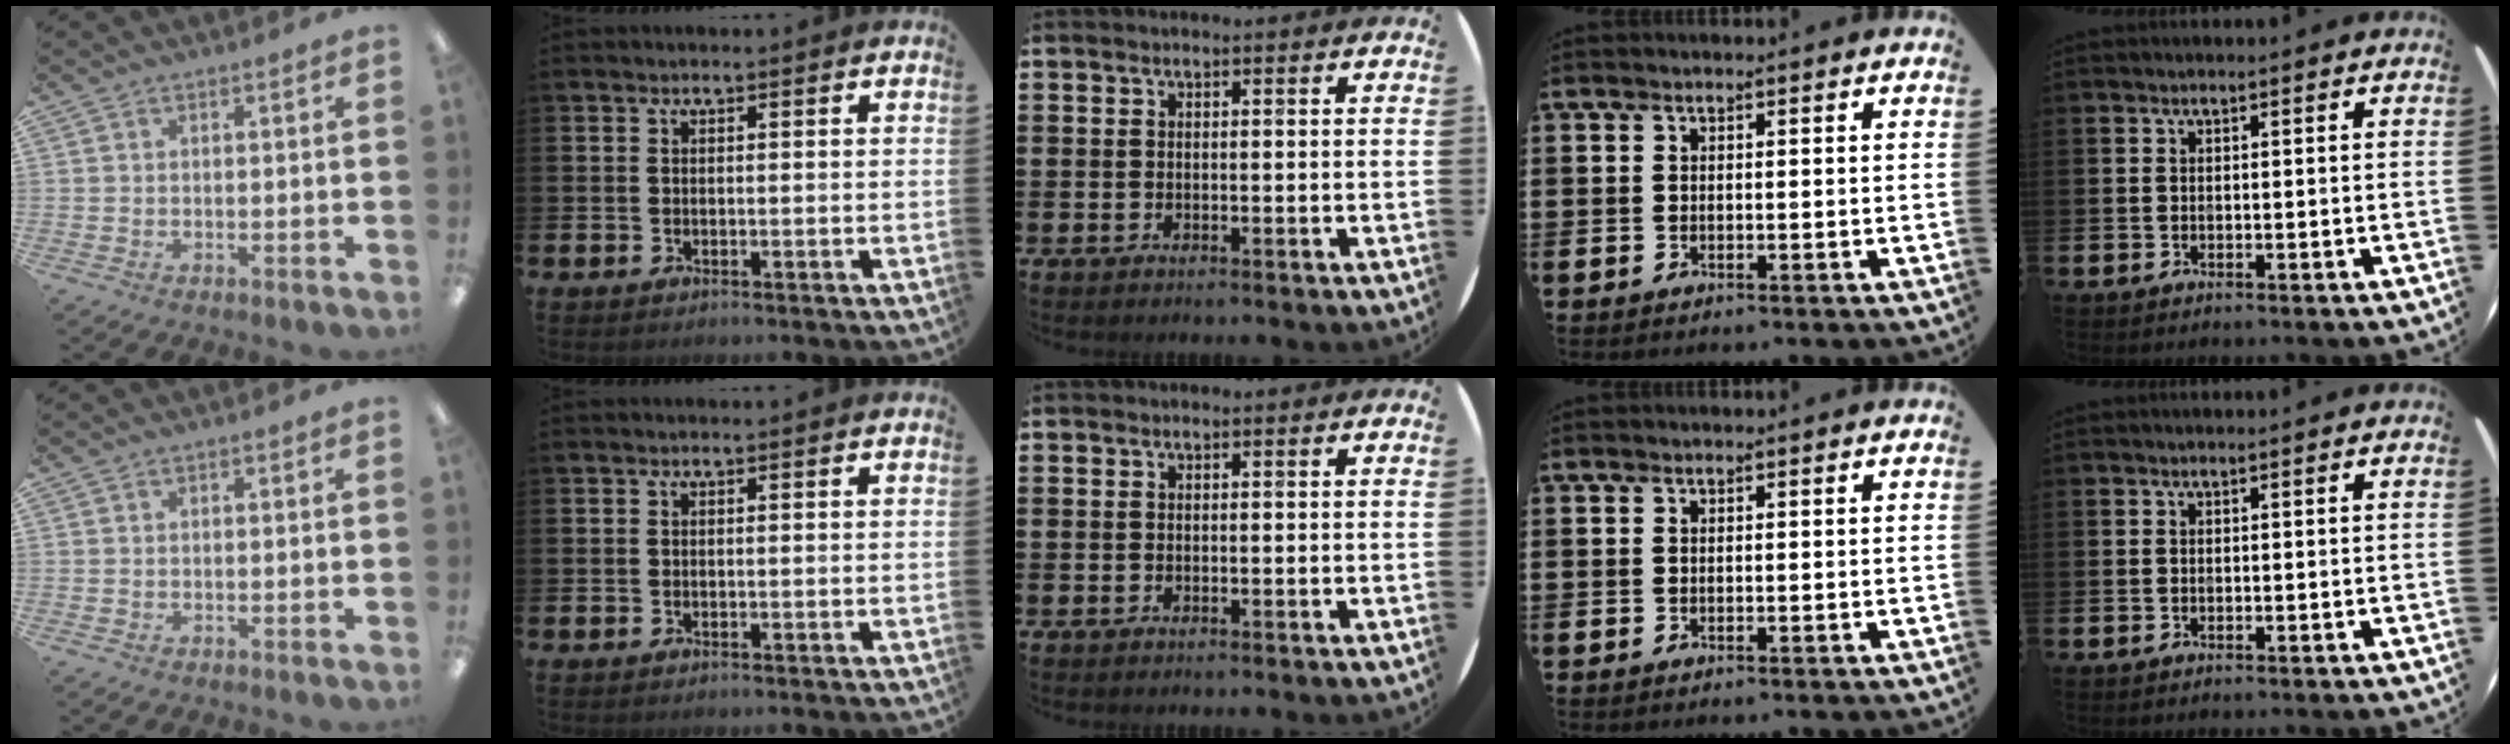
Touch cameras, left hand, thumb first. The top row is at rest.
{}